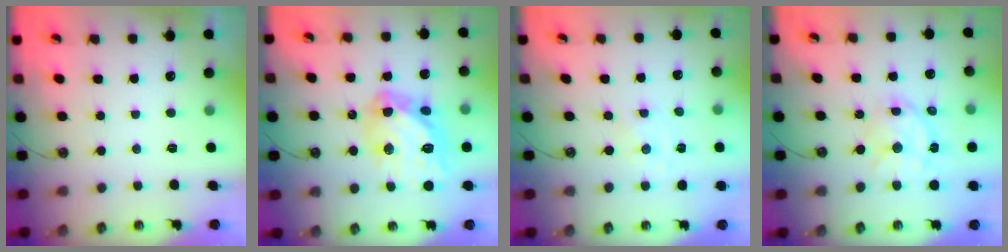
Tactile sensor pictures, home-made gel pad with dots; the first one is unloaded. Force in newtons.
{"total": 16.5, "press": 16.5, "slide": 1.7}
{"total": 0.0}
{"total": 11.9, "press": 11.9, "slide": 0.8}